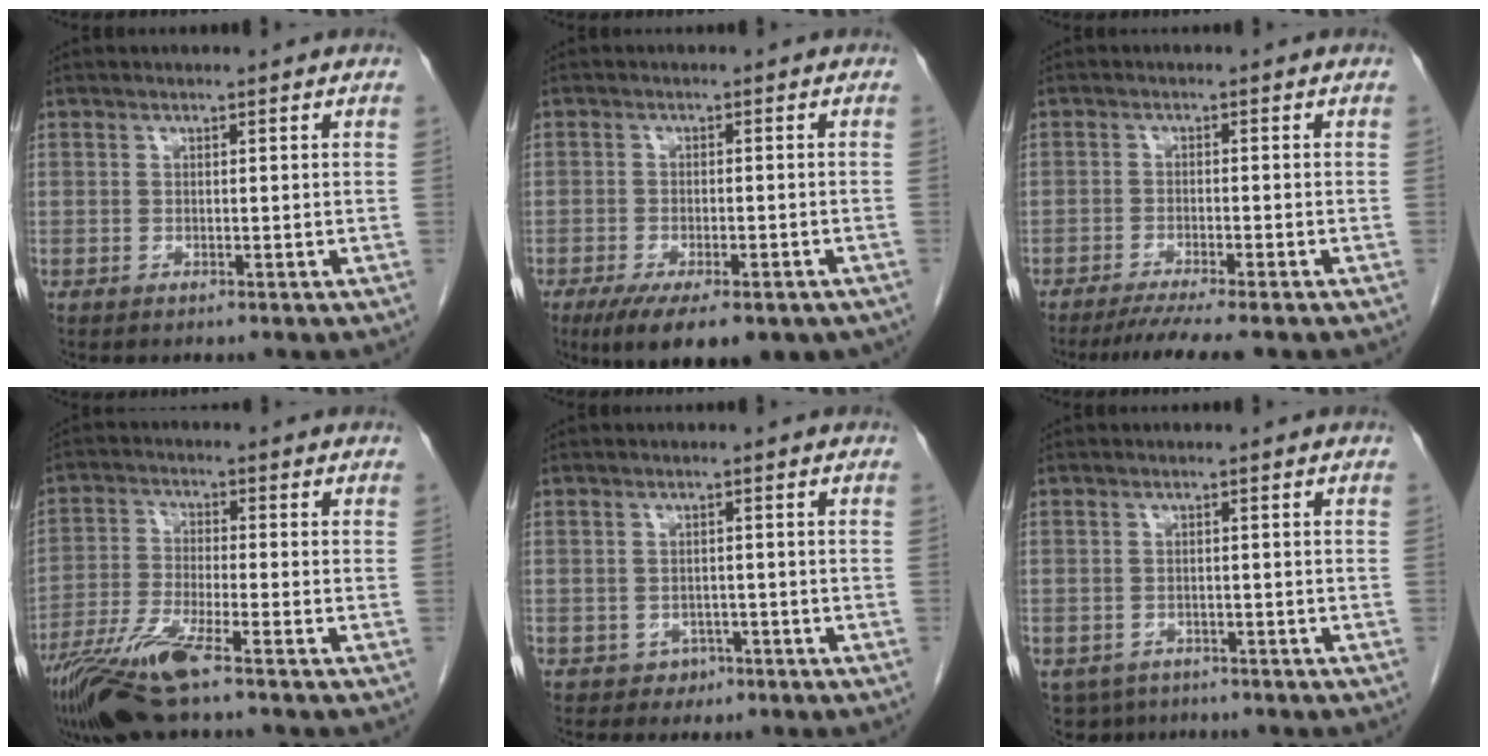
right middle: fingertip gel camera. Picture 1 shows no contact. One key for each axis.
{"total": 13.0, "fx": -8.8, "fy": 4.5, "fz": 8.5, "tx": -0.119, "ty": -0.012, "tz": -0.122}
{"total": 6.8, "fx": -5.7, "fy": -0.5, "fz": 3.7, "tx": -0.048, "ty": -0.017, "tz": -0.088}
{"total": 10.3, "fx": -6.9, "fy": 0.6, "fz": 7.6, "tx": -0.153, "ty": -0.027, "tz": -0.129}
{"total": 2.1, "fx": -1.1, "fy": 1.8, "fz": 0.0, "tx": 0.001, "ty": 0.010, "tz": -0.012}
{"total": 5.1, "fx": -3.8, "fy": 3.3, "fz": 0.6, "tx": -0.008, "ty": -0.002, "tz": -0.056}